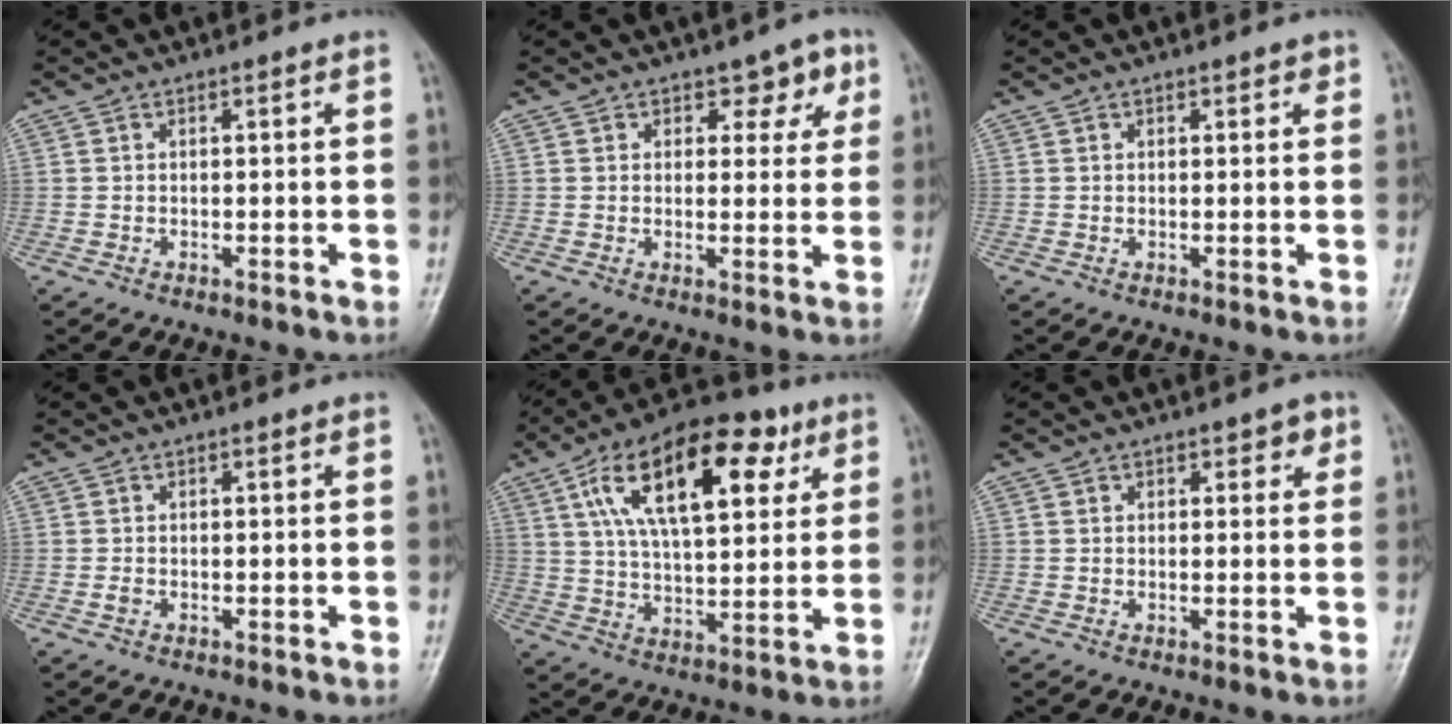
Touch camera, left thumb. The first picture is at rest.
{"total": 5.1, "force": [2.6, 3.6, 2.7], "torque": [0.006, -0.009, 0.029]}
{"total": 1.1, "force": [0.7, 0.7, 0.5], "torque": [0.006, -0.003, 0.006]}
{"total": 0.8, "force": [-0.2, 0.6, 0.4], "torque": [-0.009, -0.001, -0.005]}
{"total": 21.8, "force": [9.0, 10.3, 16.9], "torque": [-0.252, -0.005, 0.146]}
{"total": 2.7, "force": [1.5, 1.7, 1.5], "torque": [0.004, -0.004, 0.017]}